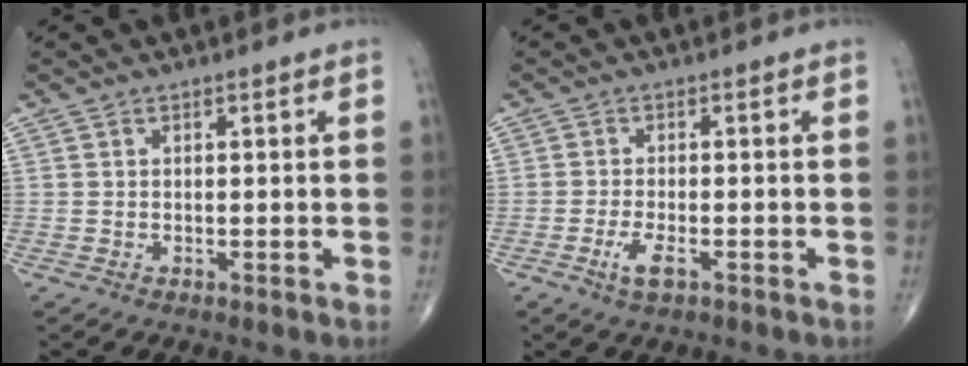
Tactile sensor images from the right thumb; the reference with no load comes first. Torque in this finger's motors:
{"motor_torque": [0.36, -0.11, 0.37, 0.28, 0.12]}